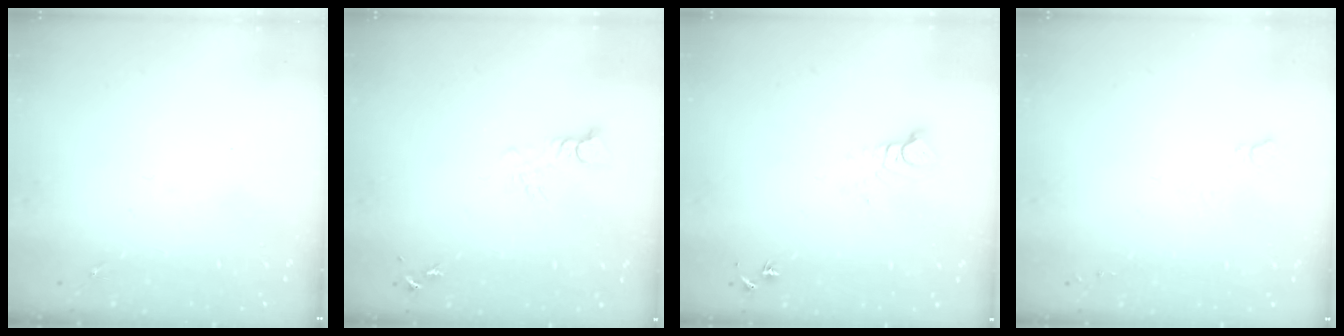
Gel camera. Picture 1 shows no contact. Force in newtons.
{"total": 3.4, "press": 3.4, "slide": 0.2}
{"total": 6.3, "press": 6.3, "slide": 0.1}
{"total": 4.1, "press": 4.0, "slide": 0.6}